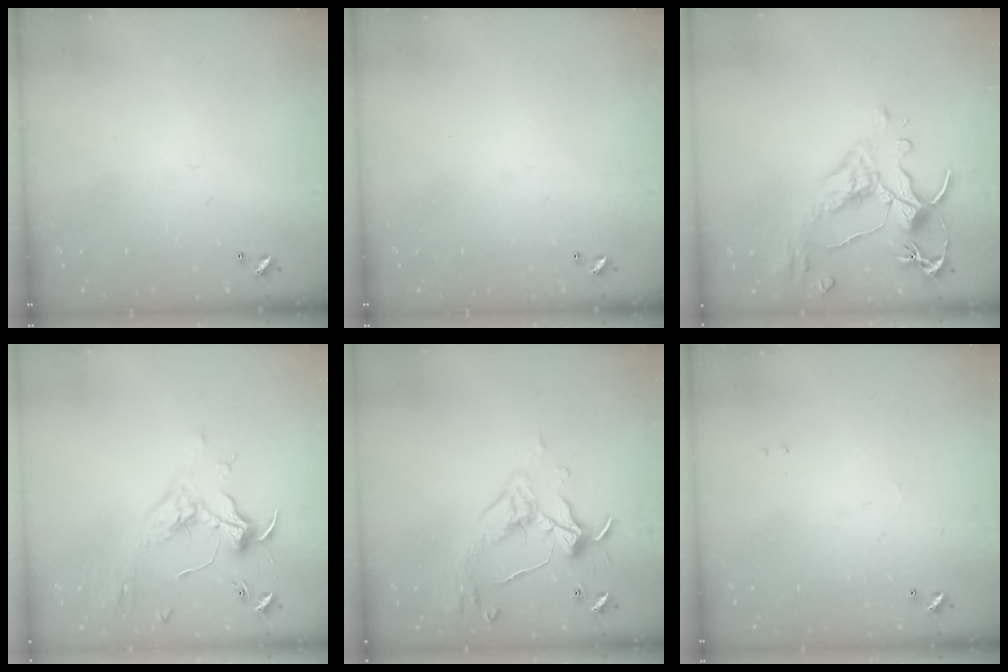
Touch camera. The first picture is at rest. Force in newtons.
{"total": 0.0}
{"total": 3.3, "press": 3.0, "slide": 1.4}
{"total": 1.8, "press": 1.6, "slide": 0.8}
{"total": 5.7, "press": 5.7, "slide": 1.0}
{"total": 0.9, "press": 0.8, "slide": 0.5}